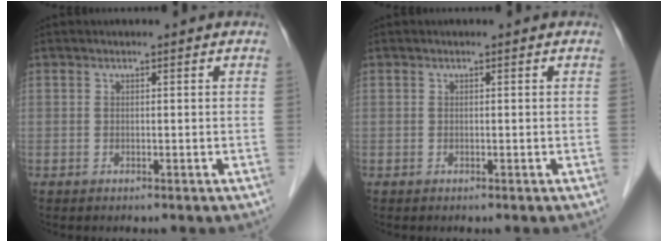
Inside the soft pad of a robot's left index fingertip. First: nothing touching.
{"total": 0.0}